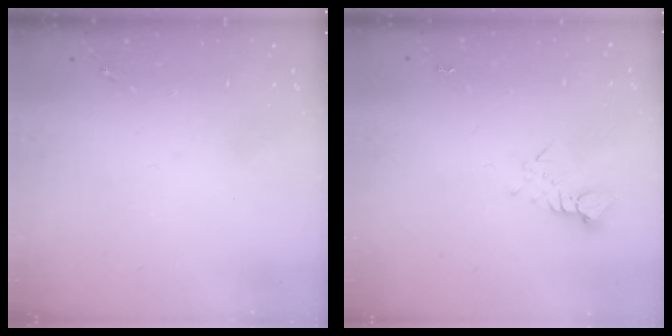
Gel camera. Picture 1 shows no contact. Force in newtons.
{"total": 3.1, "press": 3.1, "slide": 0.2}